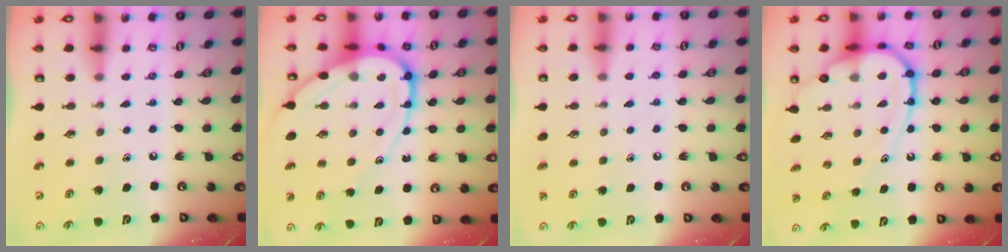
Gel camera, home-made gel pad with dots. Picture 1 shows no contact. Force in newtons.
{"total": 14.5, "press": 14.4, "slide": 1.8}
{"total": 4.3, "press": 4.3, "slide": 0.5}
{"total": 15.2, "press": 15.2, "slide": 1.4}